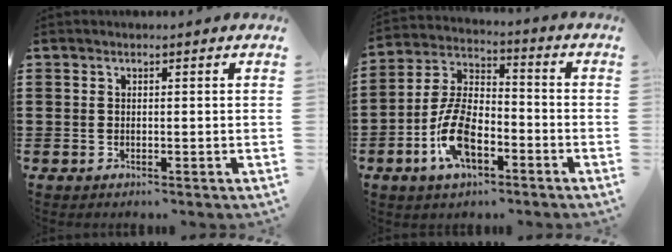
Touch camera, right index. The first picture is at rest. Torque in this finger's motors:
{"motor_torque": [1.29, 0.84, 0.92, 0.21]}